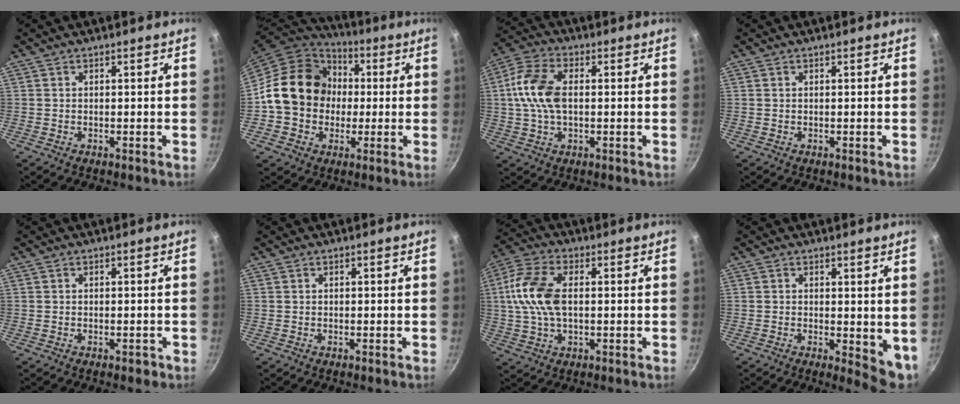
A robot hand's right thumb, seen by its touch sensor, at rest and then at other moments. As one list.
[{"total": 17.8, "force": [0.7, 15.1, 9.3], "torque": [-0.128, 0.033, 0.005]}, {"total": 10.8, "force": [0.8, 6.2, 8.7], "torque": [-0.174, 0.022, 0.003]}, {"total": 0.0}, {"total": 1.2, "force": [-0.6, 0.7, 0.8], "torque": [-0.008, 0.006, -0.006]}, {"total": 0.0}, {"total": 11.8, "force": [1.1, 6.6, 9.7], "torque": [-0.197, 0.019, 0.008]}, {"total": 6.1, "force": [0.3, 2.9, 5.3], "torque": [-0.060, -0.010, 0.007]}]